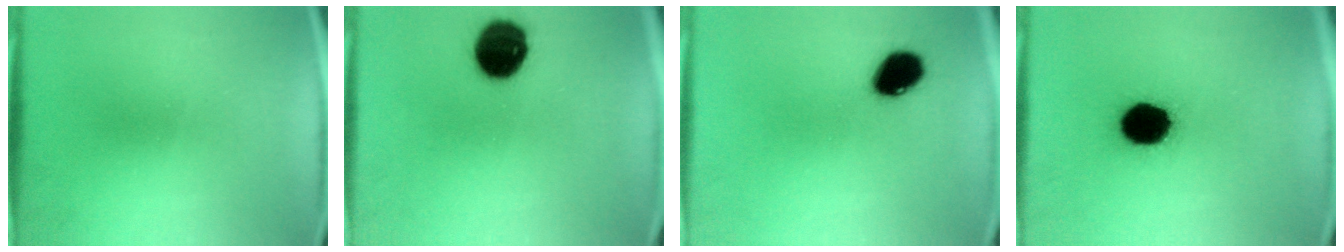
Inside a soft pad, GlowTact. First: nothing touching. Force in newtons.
{"total": 12.0}
{"total": 9.0}
{"total": 13.8}